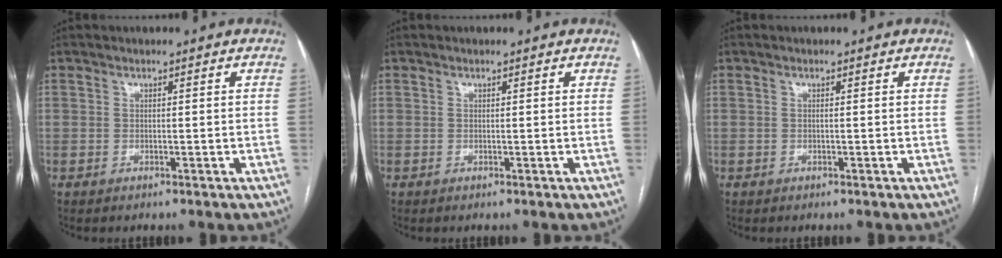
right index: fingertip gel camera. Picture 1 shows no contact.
{"total": 0.0}
{"total": 0.0}